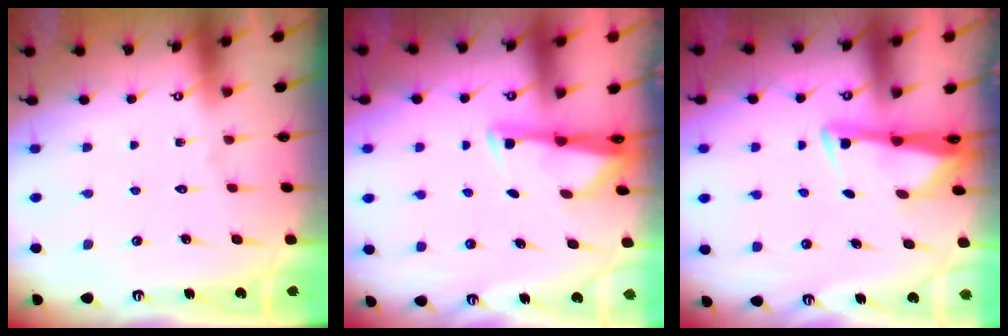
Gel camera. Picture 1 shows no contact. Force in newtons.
{"total": 2.8, "press": 2.7, "slide": 0.4}
{"total": 3.2, "press": 3.1, "slide": 0.8}